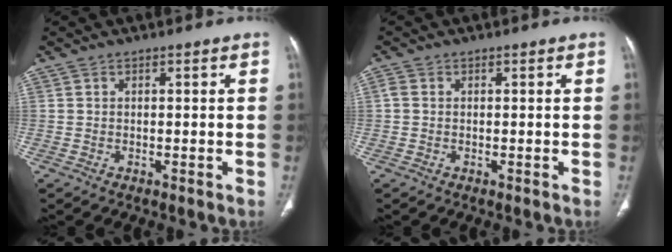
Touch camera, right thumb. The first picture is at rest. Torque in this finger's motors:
{"motor_torque": [0.12, -0.09, 0.36, -0.36, -0.02]}